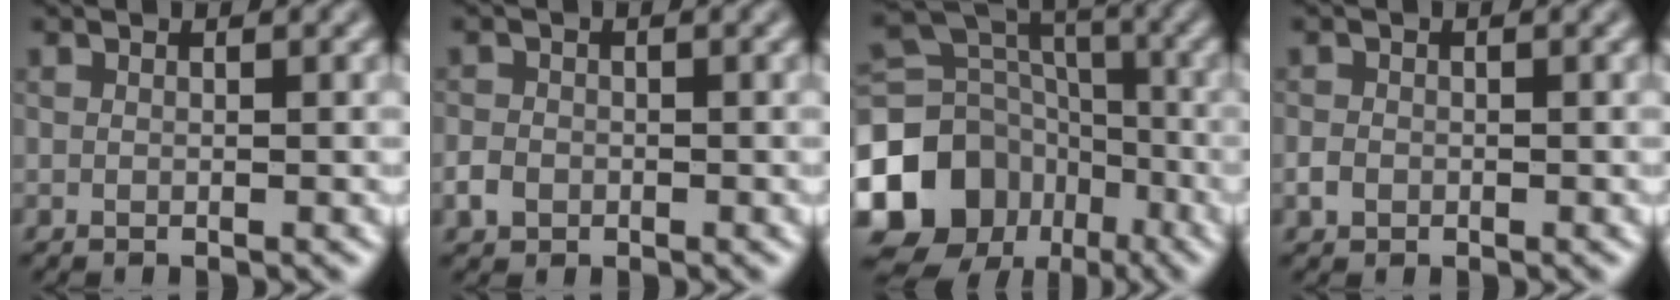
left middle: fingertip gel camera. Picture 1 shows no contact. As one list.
[{"total": 1.7, "force": [-0.7, 1.4, 0.6], "torque": [-0.008, -0.001, -0.018]}, {"total": 16.0, "force": [-7.3, 13.0, 5.7], "torque": [-0.153, -0.019, -0.130]}, {"total": 1.2, "force": [-0.4, 1.0, 0.5], "torque": [-0.006, -0.001, -0.012]}]